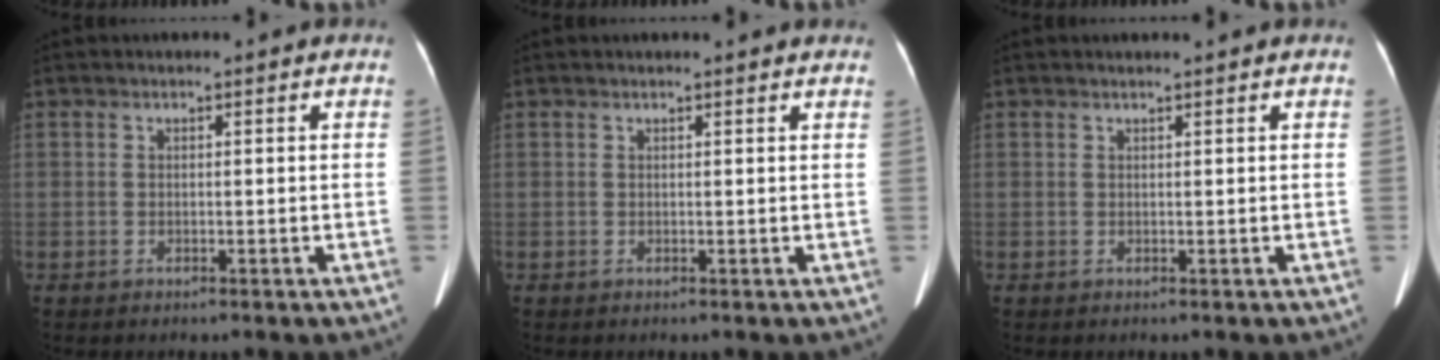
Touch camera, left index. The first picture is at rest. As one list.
[{"total": 3.5, "force": [3.4, 0.2, 1.1], "torque": [-0.016, 0.013, 0.028]}, {"total": 1.3, "force": [1.2, -0.2, 0.5], "torque": [-0.008, 0.009, 0.021]}]